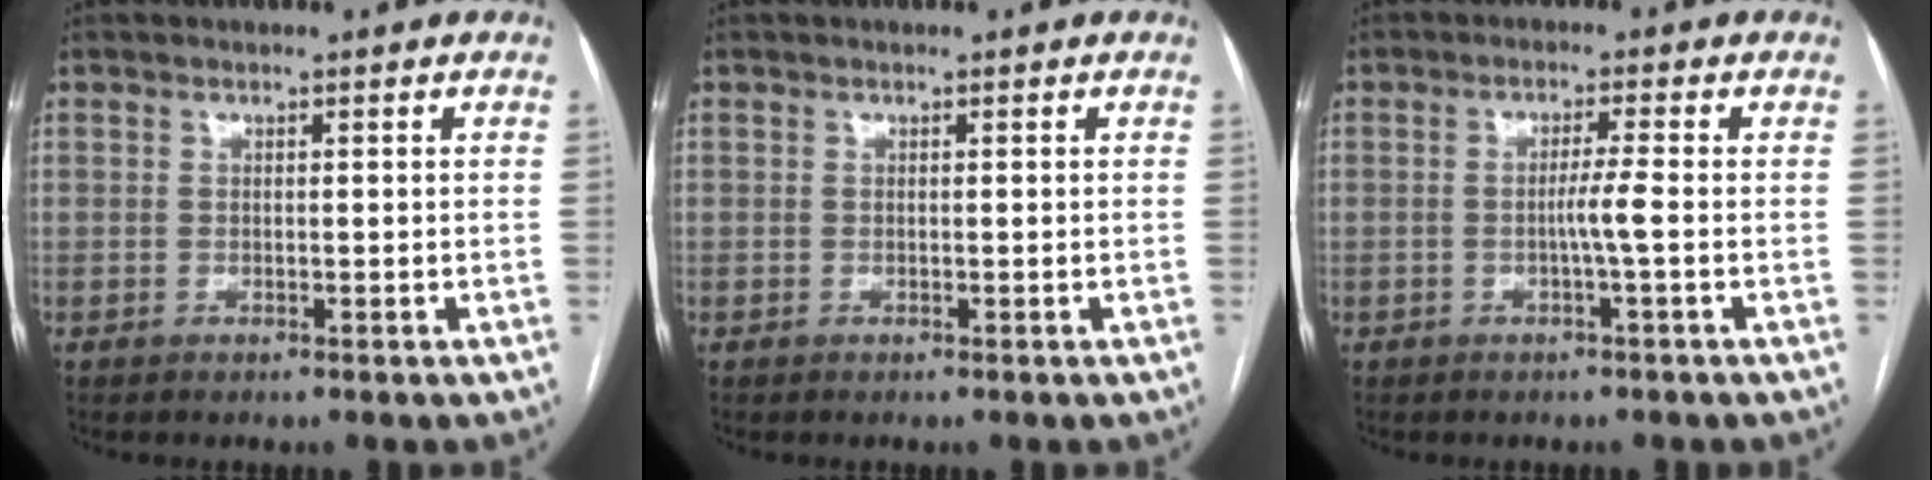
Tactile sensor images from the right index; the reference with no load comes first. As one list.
[{"total": 0.0}, {"total": 2.9, "force": [-0.7, -0.7, 2.8], "torque": [-0.046, -0.001, -0.013]}]